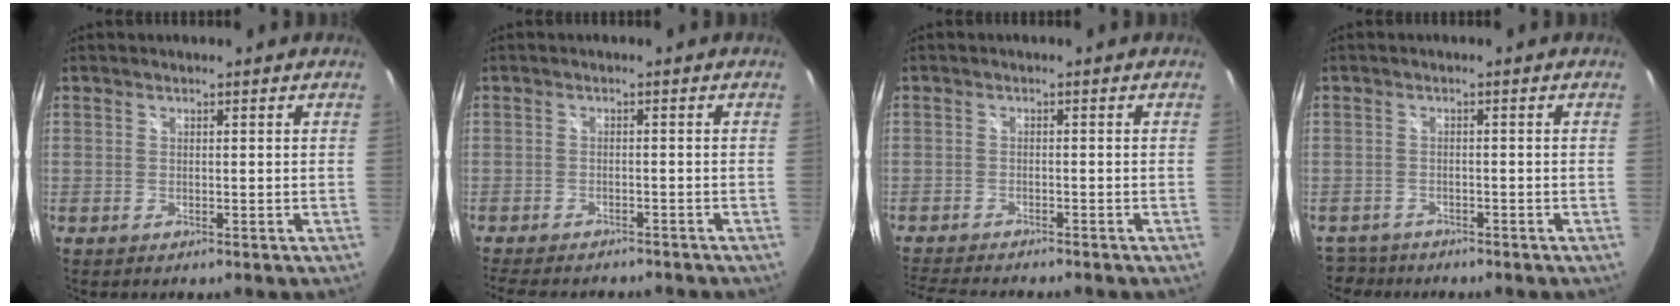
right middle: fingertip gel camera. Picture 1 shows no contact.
{"total": 9.7, "force": [-8.4, 2.8, 4.1], "torque": [-0.093, -0.021, -0.124]}
{"total": 8.0, "force": [-7.3, 1.0, 3.1], "torque": [-0.081, -0.021, -0.121]}
{"total": 5.5, "force": [-4.7, 2.9, 0.8], "torque": [-0.035, -0.007, -0.080]}